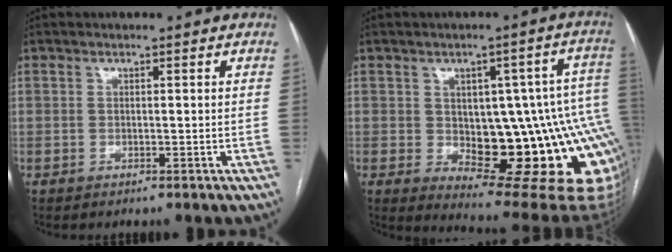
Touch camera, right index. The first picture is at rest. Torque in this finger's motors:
{"motor_torque": [2.10, -0.04, 0.66, 0.12]}